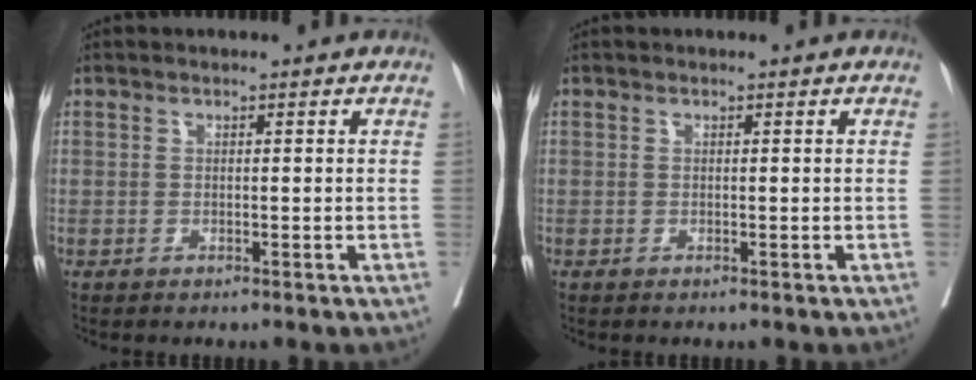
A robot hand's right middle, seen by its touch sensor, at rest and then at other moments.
{"total": 0.0}